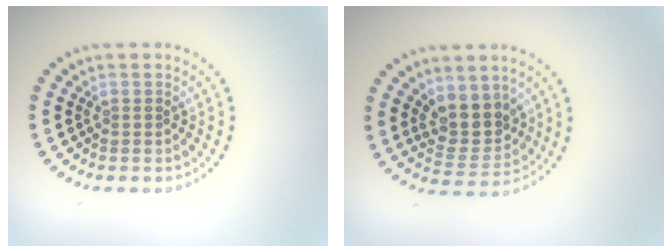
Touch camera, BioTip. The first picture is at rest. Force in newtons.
{"total": 3.7, "press": 3.4, "slide": 1.5}